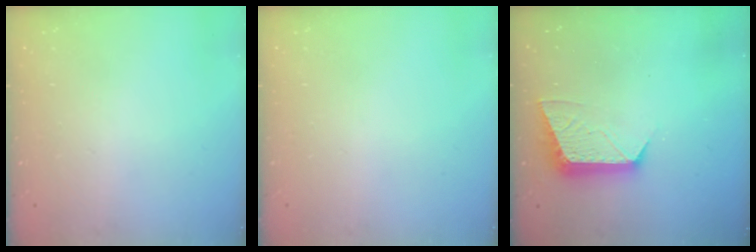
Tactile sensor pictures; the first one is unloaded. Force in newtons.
{"total": 0.0}
{"total": 10.0, "press": 10.0, "slide": 0.5}